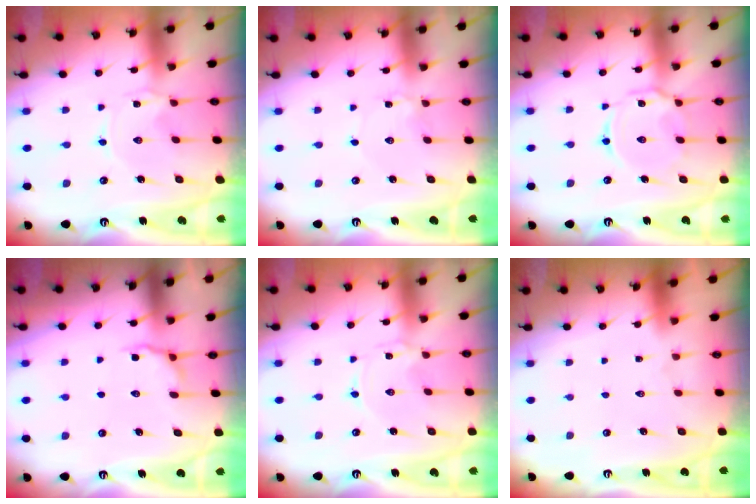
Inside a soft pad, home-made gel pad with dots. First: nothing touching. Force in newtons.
{"total": 1.2, "press": 1.1, "slide": 0.1}
{"total": 6.7, "press": 6.7, "slide": 0.6}
{"total": 5.6, "press": 5.4, "slide": 1.8}
{"total": 0.0}
{"total": 1.6, "press": 1.6, "slide": 0.1}